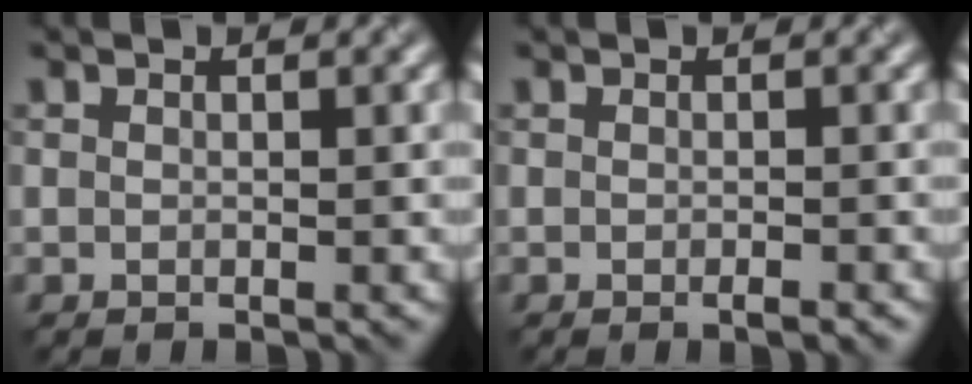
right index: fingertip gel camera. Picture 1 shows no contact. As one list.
[{"total": 0.9, "force": [-0.5, 0.1, 0.8], "torque": [-0.010, -0.003, -0.007]}]